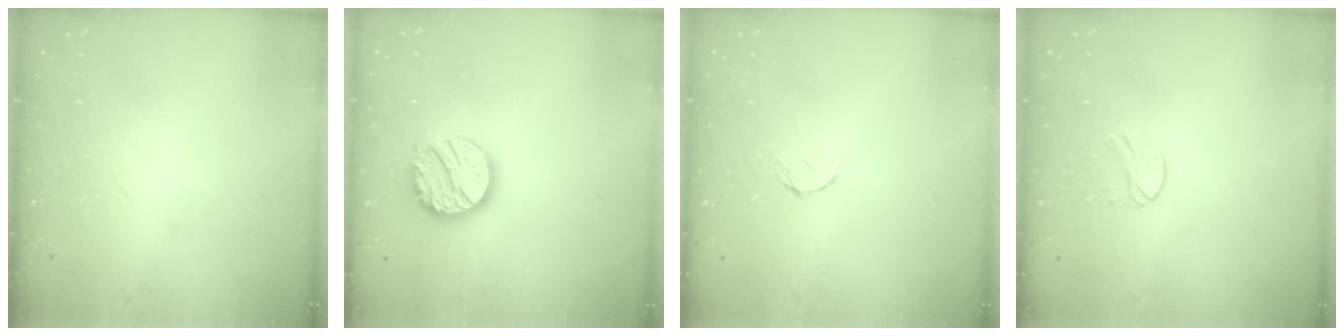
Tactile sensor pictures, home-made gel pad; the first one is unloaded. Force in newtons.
{"total": 15.2, "press": 15.1, "slide": 1.1}
{"total": 4.0, "press": 3.9, "slide": 0.5}
{"total": 6.2, "press": 6.2, "slide": 0.5}